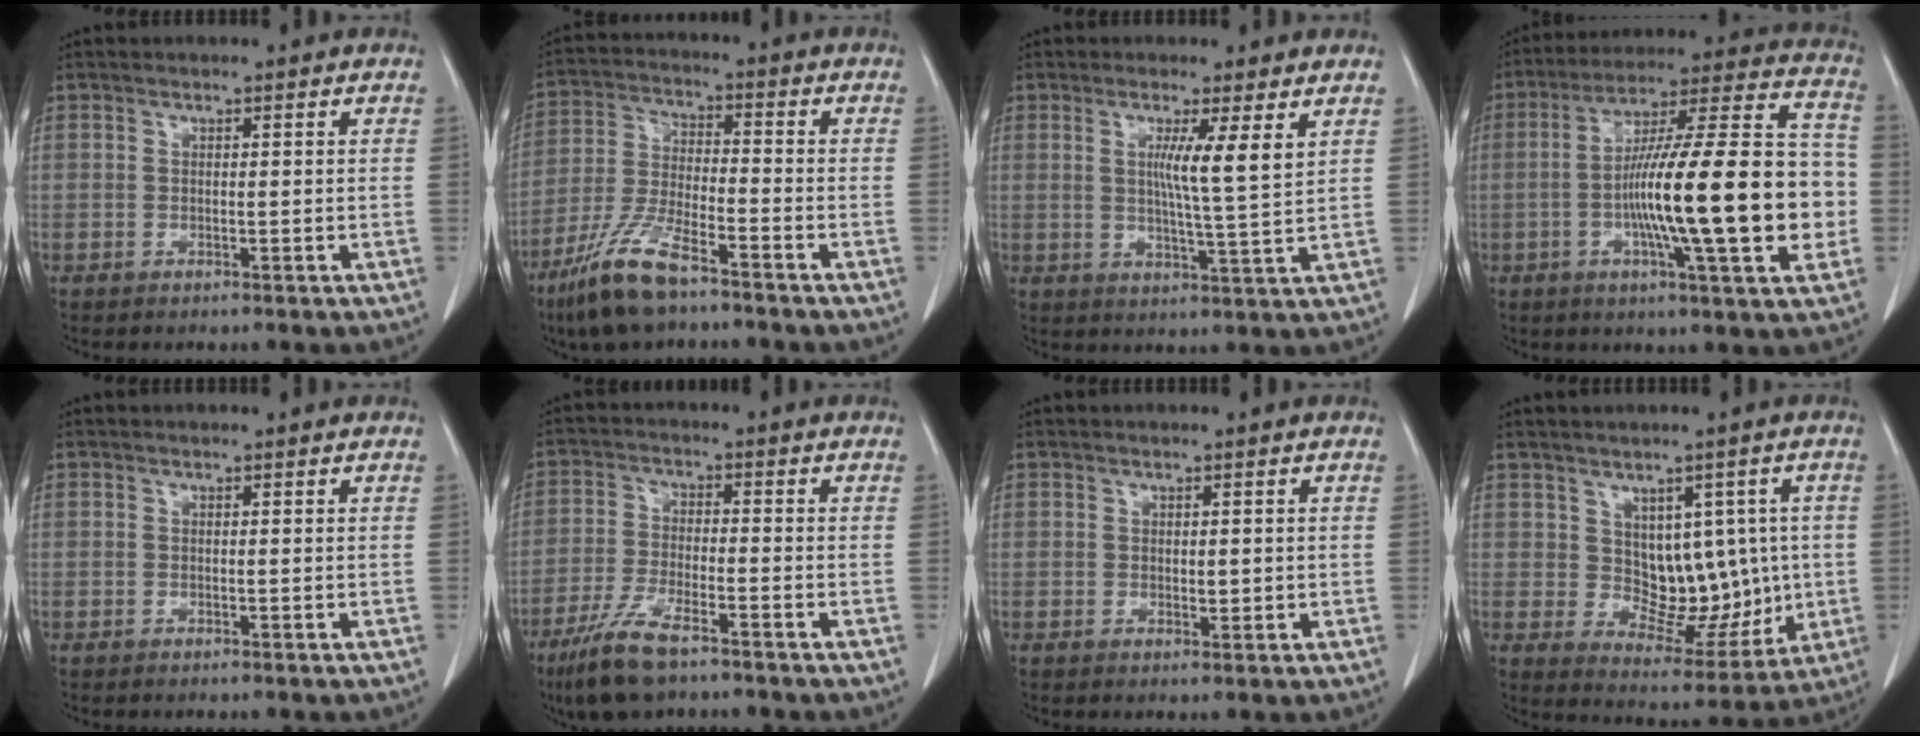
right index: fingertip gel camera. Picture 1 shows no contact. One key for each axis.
{"total": 10.7, "fx": -7.4, "fy": 2.0, "fz": 7.4, "tx": -0.166, "ty": -0.023, "tz": -0.144}
{"total": 6.2, "fx": 2.2, "fy": -0.6, "fz": 5.7, "tx": -0.098, "ty": -0.009, "tz": 0.034}
{"total": 23.0, "fx": -3.4, "fy": 2.4, "fz": 22.6, "tx": -0.323, "ty": 0.017, "tz": -0.054}
{"total": 0.0}
{"total": 8.7, "fx": -6.0, "fy": 1.8, "fz": 6.0, "tx": -0.131, "ty": -0.020, "tz": -0.110}
{"total": 1.4, "fx": 0.2, "fy": 0.8, "fz": 1.1, "tx": -0.012, "ty": -0.001, "tz": 0.009}
{"total": 9.4, "fx": 1.2, "fy": 6.2, "fz": 7.0, "tx": -0.077, "ty": 0.016, "tz": 0.043}